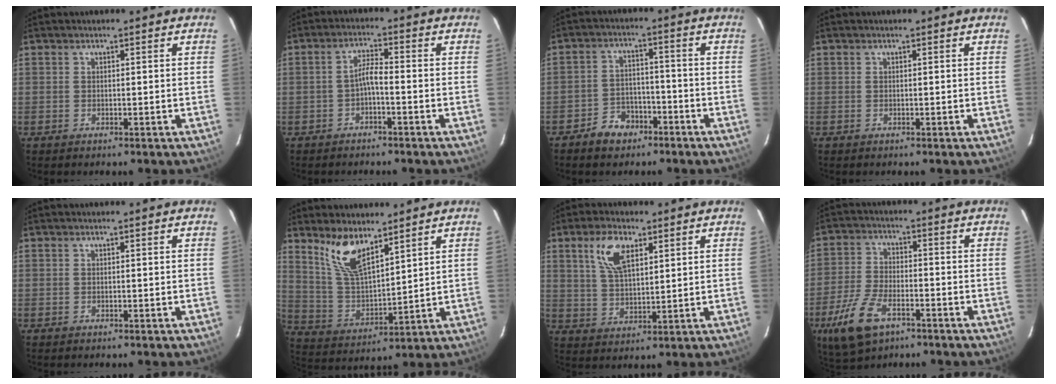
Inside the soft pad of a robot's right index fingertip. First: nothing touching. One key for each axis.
{"total": 2.8, "fx": -1.5, "fy": 0.4, "fz": 2.3, "tx": -0.051, "ty": 0.010, "tz": -0.029}
{"total": 6.5, "fx": -4.7, "fy": 4.1, "fz": 1.9, "tx": -0.051, "ty": 0.017, "tz": -0.069}
{"total": 0.0}
{"total": 0.0}
{"total": 10.1, "fx": 7.2, "fy": 3.3, "fz": 6.3, "tx": -0.127, "ty": -0.001, "tz": 0.152}
{"total": 8.3, "fx": 4.0, "fy": 3.9, "fz": 6.1, "tx": -0.119, "ty": 0.013, "tz": 0.080}
{"total": 11.7, "fx": -6.4, "fy": 5.7, "fz": 8.0, "tx": -0.188, "ty": -0.016, "tz": -0.120}